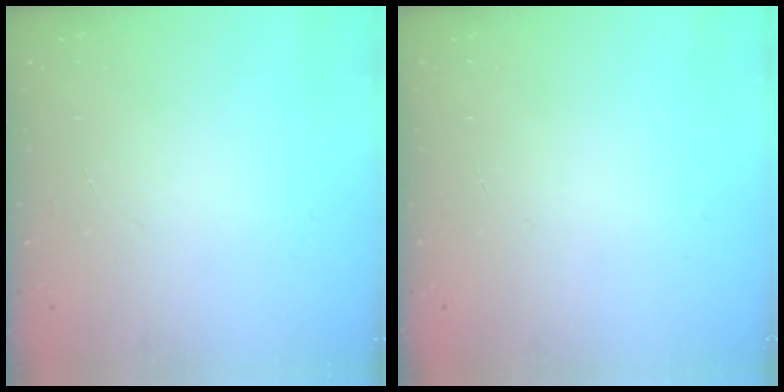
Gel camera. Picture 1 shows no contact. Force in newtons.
{"total": 0.0}